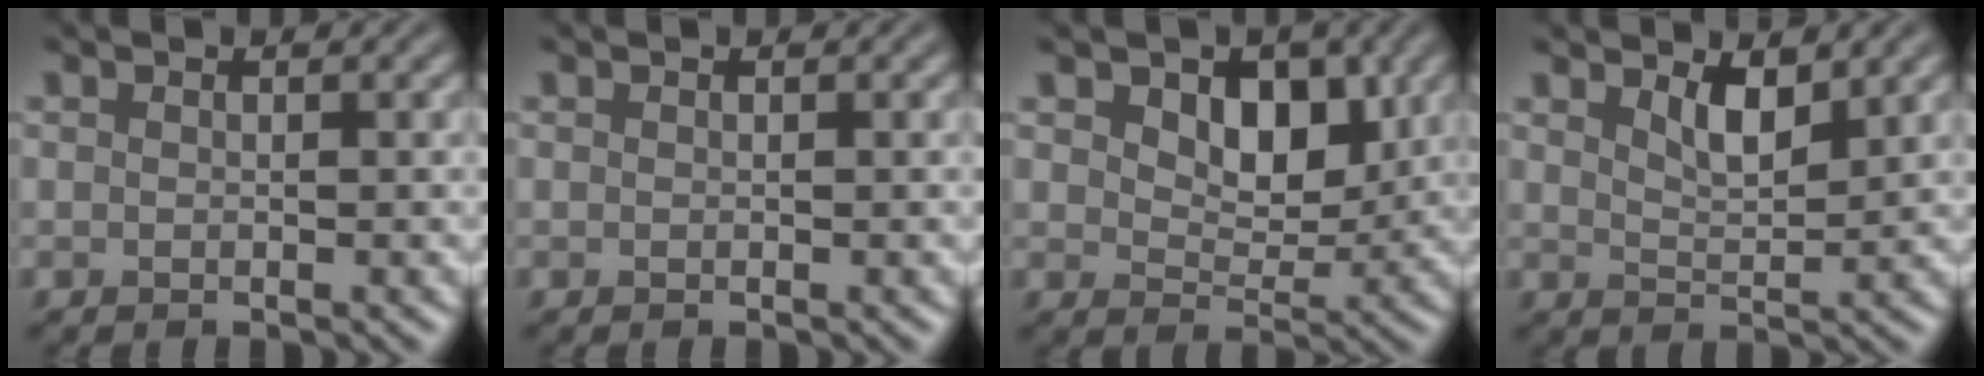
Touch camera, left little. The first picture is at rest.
{"total": 0.0}
{"total": 4.7, "force": [1.8, 3.0, 3.1], "torque": [-0.055, -0.013, 0.016]}
{"total": 2.5, "force": [1.5, 0.8, 1.8], "torque": [-0.037, -0.008, 0.026]}